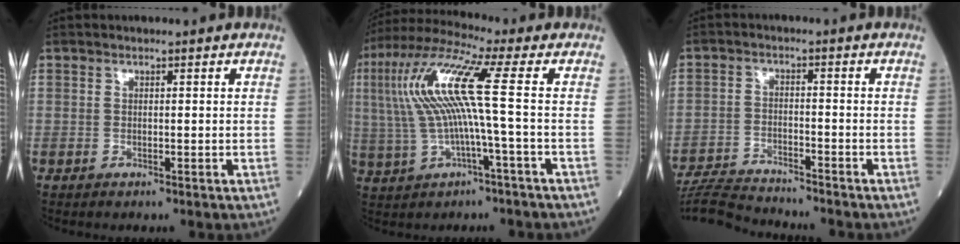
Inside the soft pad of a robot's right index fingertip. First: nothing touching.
{"total": 12.7, "force": [0.9, -0.3, 12.6], "torque": [-0.270, 0.026, 0.015]}
{"total": 8.3, "force": [-8.2, -0.1, 1.3], "torque": [-0.026, -0.013, -0.149]}